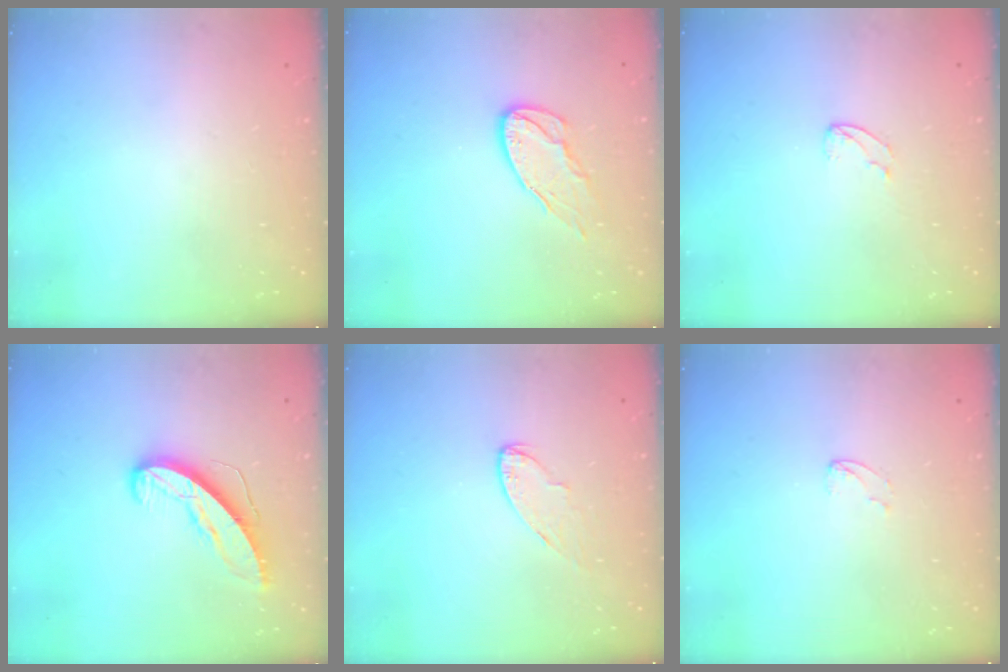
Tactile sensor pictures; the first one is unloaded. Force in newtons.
{"total": 8.9, "press": 8.9, "slide": 0.3}
{"total": 3.1, "press": 3.1, "slide": 0.3}
{"total": 9.9, "press": 9.8, "slide": 0.8}
{"total": 6.4, "press": 6.4, "slide": 0.4}
{"total": 2.4, "press": 2.4, "slide": 0.2}